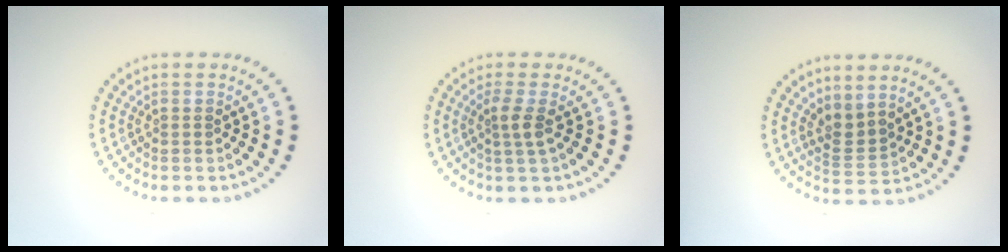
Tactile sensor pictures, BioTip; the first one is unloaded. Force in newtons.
{"total": 1.8, "press": 1.2, "slide": 1.3}
{"total": 2.3, "press": 1.5, "slide": 1.7}